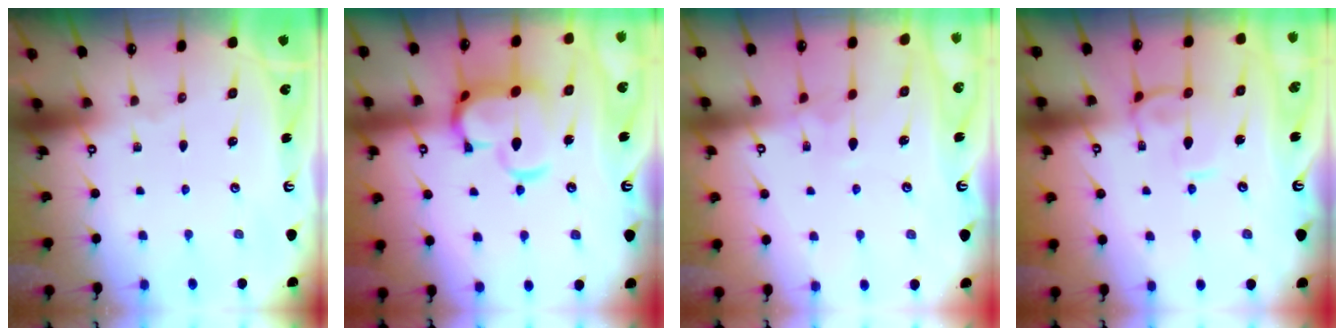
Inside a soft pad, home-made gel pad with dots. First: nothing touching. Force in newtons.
{"total": 9.5, "press": 9.4, "slide": 1.2}
{"total": 2.9, "press": 2.9, "slide": 0.2}
{"total": 2.7, "press": 2.6, "slide": 0.9}